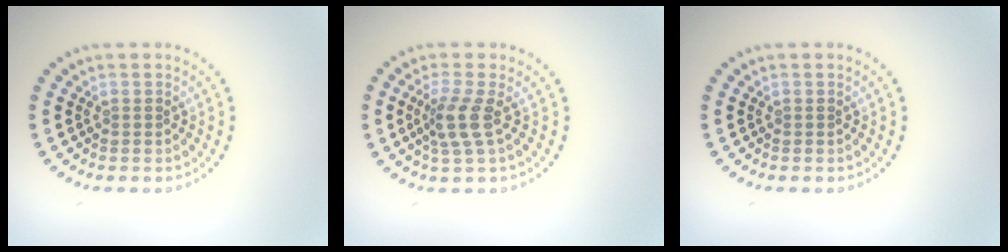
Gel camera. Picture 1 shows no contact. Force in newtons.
{"total": 2.7, "press": 2.0, "slide": 1.8}
{"total": 0.0}